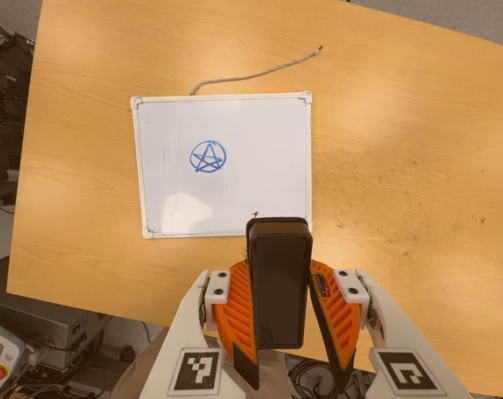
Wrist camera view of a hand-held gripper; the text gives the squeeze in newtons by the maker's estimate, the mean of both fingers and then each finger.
{"total": 5.9, "left": 4.9, "right": 7.0}